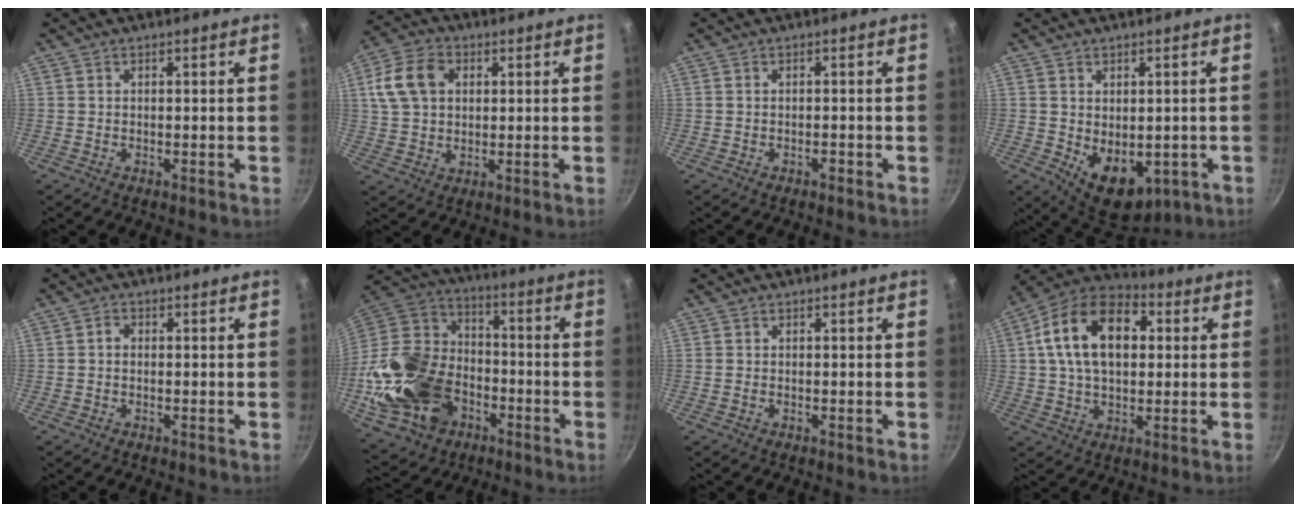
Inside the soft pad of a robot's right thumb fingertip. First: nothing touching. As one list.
[{"total": 10.4, "force": [2.7, 7.7, 6.5], "torque": [-0.114, 0.006, 0.042]}, {"total": 0.7, "force": [-0.6, 0.3, 0.3], "torque": [-0.007, 0.006, -0.007]}, {"total": 10.3, "force": [-1.9, 6.9, 7.4], "torque": [-0.081, -0.014, -0.004]}, {"total": 1.5, "force": [-0.1, 1.1, 0.9], "torque": [-0.018, 0.006, -0.005]}, {"total": 24.9, "force": [-7.4, 18.0, 15.5], "torque": [-0.283, 0.054, -0.123]}, {"total": 0.5, "force": [-0.1, 0.4, 0.3], "torque": [-0.006, 0.001, -0.003]}, {"total": 18.7, "force": [3.9, 12.0, 13.9], "torque": [-0.213, 0.022, 0.050]}]